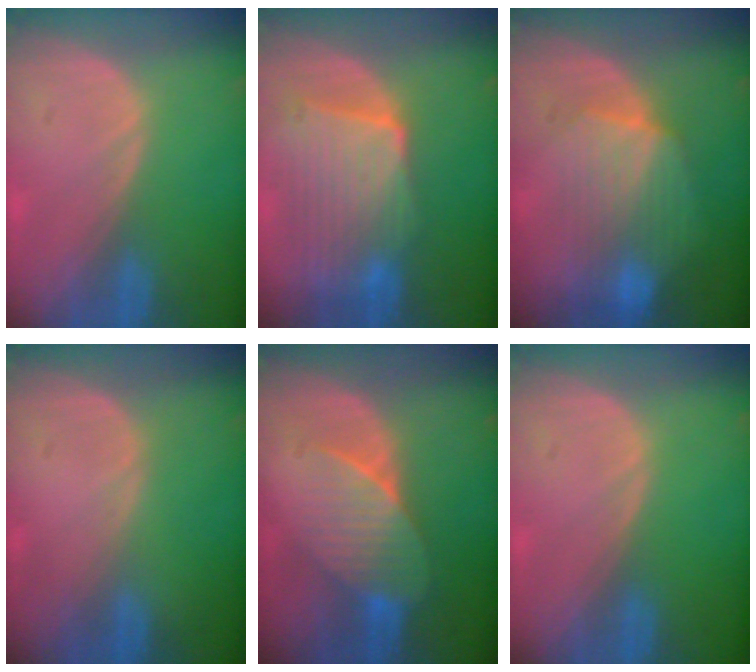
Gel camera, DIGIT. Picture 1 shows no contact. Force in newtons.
{"total": 9.7, "press": 8.7, "slide": 4.1}
{"total": 7.4, "press": 7.4, "slide": 0.3}
{"total": 0.0}
{"total": 7.4, "press": 6.9, "slide": 2.4}
{"total": 0.0}